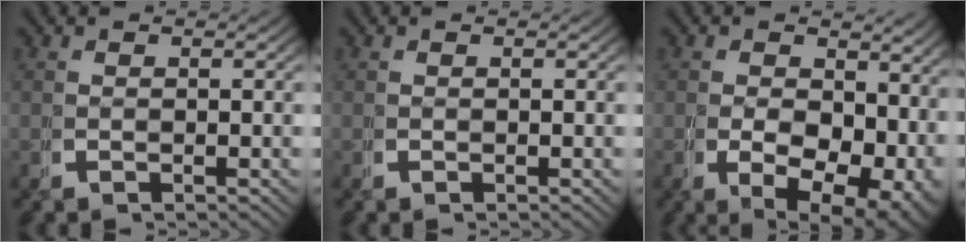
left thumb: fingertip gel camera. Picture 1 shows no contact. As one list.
[{"total": 0.0}, {"total": 8.6, "force": [0.0, 6.2, 6.0], "torque": [-0.106, -0.045, 0.015]}]